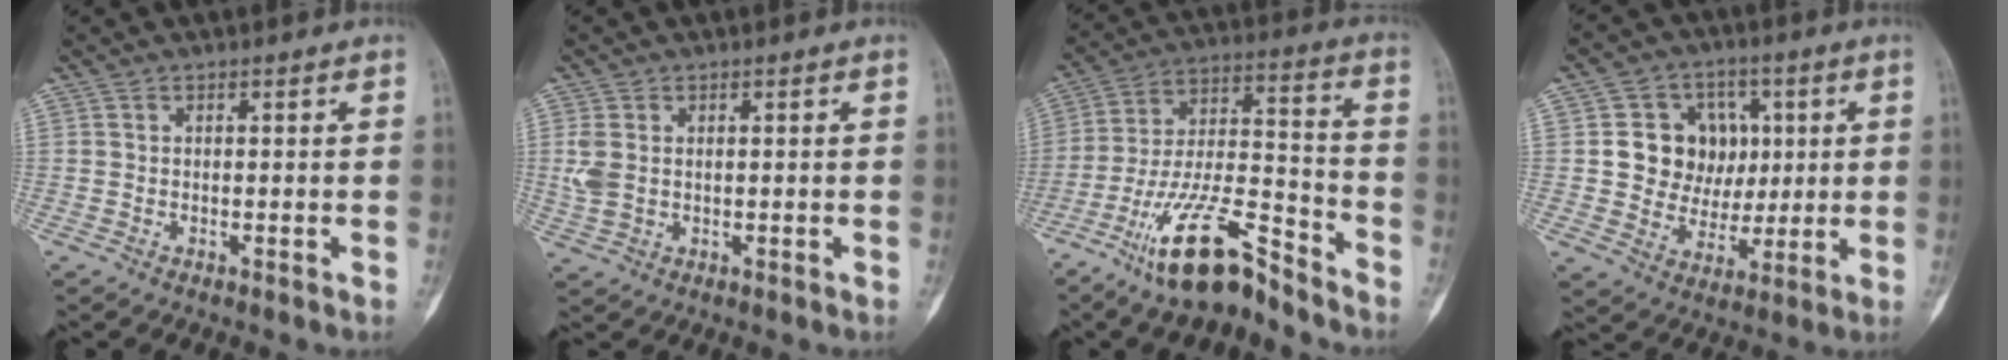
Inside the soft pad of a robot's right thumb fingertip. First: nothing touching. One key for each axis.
{"total": 4.1, "fx": 0.5, "fy": 2.8, "fz": 3.0, "tx": -0.081, "ty": 0.001, "tz": 0.015}
{"total": 16.6, "fx": -12.1, "fy": 4.5, "fz": 10.4, "tx": -0.186, "ty": 0.085, "tz": -0.220}
{"total": 12.3, "fx": 2.0, "fy": 10.8, "fz": 5.6, "tx": -0.029, "ty": 0.003, "tz": 0.042}